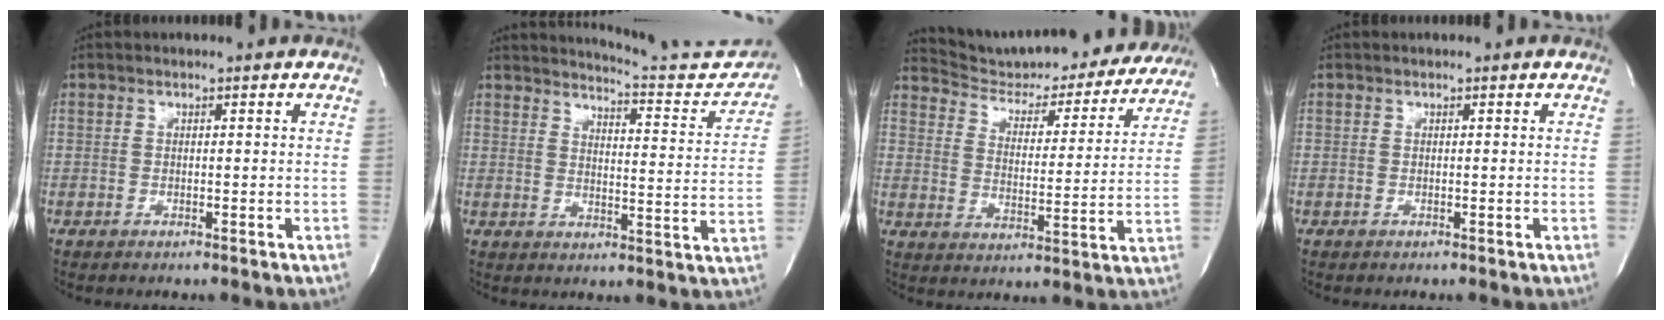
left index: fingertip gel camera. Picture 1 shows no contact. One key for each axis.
{"total": 13.0, "fx": 12.9, "fy": 0.1, "fz": 2.2, "tx": -0.028, "ty": -0.075, "tz": 0.147}
{"total": 22.1, "fx": 20.8, "fy": 5.0, "fz": 5.6, "tx": -0.076, "ty": -0.025, "tz": 0.275}
{"total": 0.0}